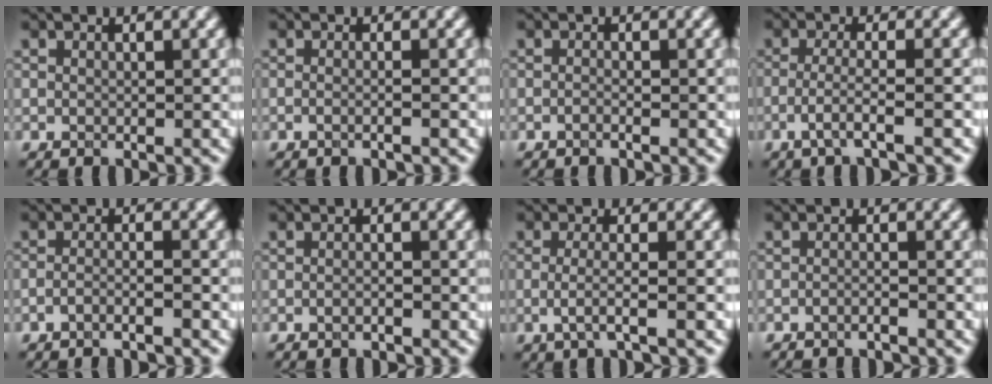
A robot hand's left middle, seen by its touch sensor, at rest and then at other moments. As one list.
[{"total": 1.6, "force": [-0.1, 0.7, 1.4], "torque": [0.005, -0.012, -0.024]}, {"total": 0.6, "force": [-0.4, 0.1, 0.4], "torque": [-0.009, -0.003, -0.008]}, {"total": 3.2, "force": [-1.5, 0.4, 2.9], "torque": [-0.047, 0.002, -0.040]}, {"total": 1.6, "force": [-1.3, 0.2, 1.0], "torque": [-0.014, -0.003, -0.032]}, {"total": 1.0, "force": [-0.6, 0.3, 0.7], "torque": [-0.010, -0.003, -0.017]}, {"total": 2.7, "force": [-0.6, 0.6, 2.5], "torque": [-0.045, -0.005, -0.019]}, {"total": 1.6, "force": [-1.4, 0.3, 0.7], "torque": [-0.003, -0.009, -0.032]}]